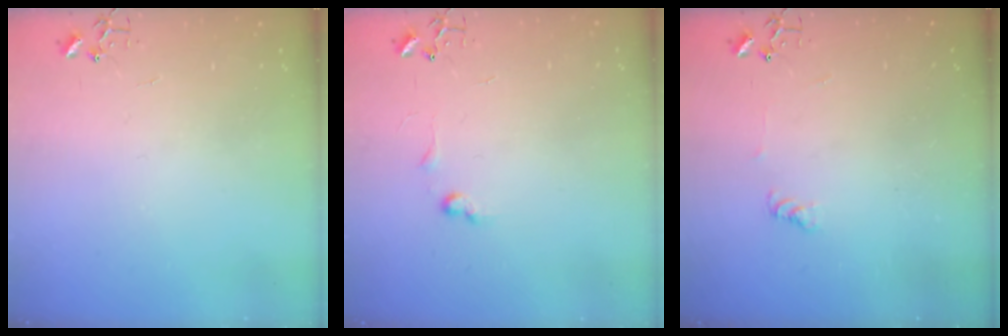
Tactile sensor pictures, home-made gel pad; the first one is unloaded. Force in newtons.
{"total": 6.6, "press": 6.5, "slide": 0.9}
{"total": 4.5, "press": 4.4, "slide": 0.6}